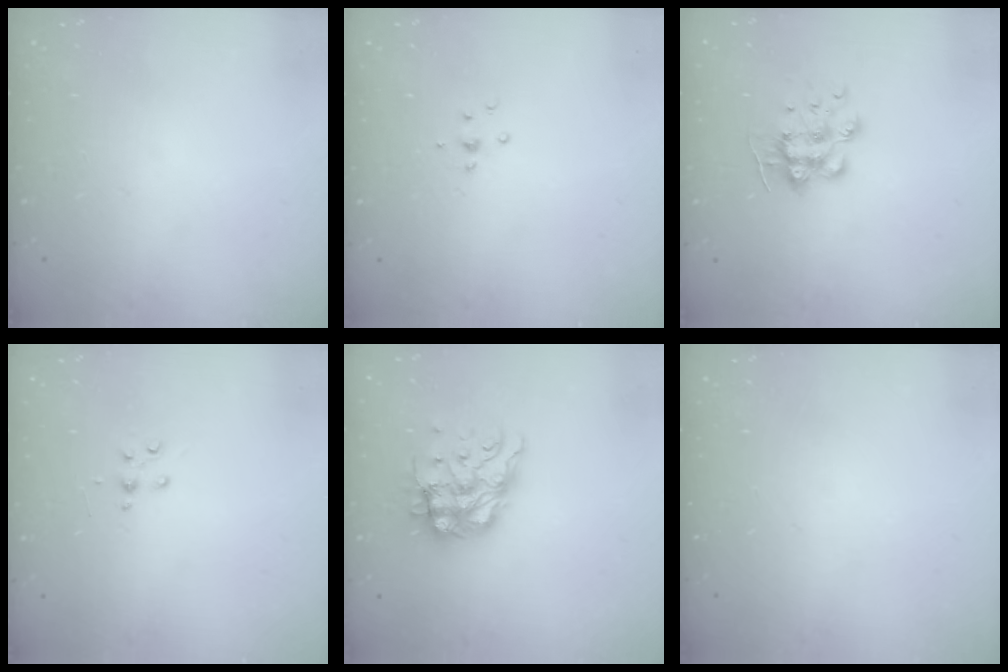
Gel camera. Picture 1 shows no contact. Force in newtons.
{"total": 4.0, "press": 3.8, "slide": 1.1}
{"total": 9.3, "press": 9.3, "slide": 0.7}
{"total": 3.9, "press": 3.9, "slide": 0.5}
{"total": 11.8, "press": 11.7, "slide": 1.2}
{"total": 0.0}